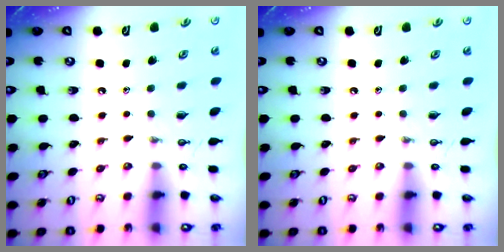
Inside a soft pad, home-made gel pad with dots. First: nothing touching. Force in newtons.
{"total": 0.0}